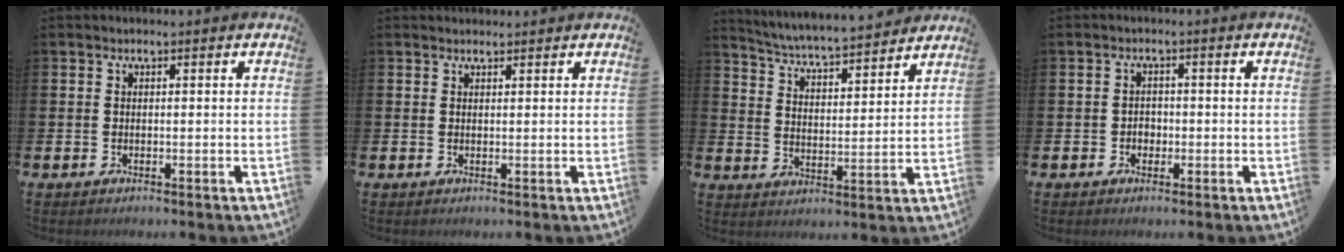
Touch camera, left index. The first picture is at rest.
{"total": 1.0, "force": [0.9, 0.3, 0.0], "torque": [0.012, -0.003, 0.015]}
{"total": 5.6, "force": [5.5, 0.0, 1.0], "torque": [-0.048, -0.045, 0.093]}
{"total": 1.6, "force": [-0.5, 1.4, 0.6], "torque": [-0.002, 0.000, -0.015]}